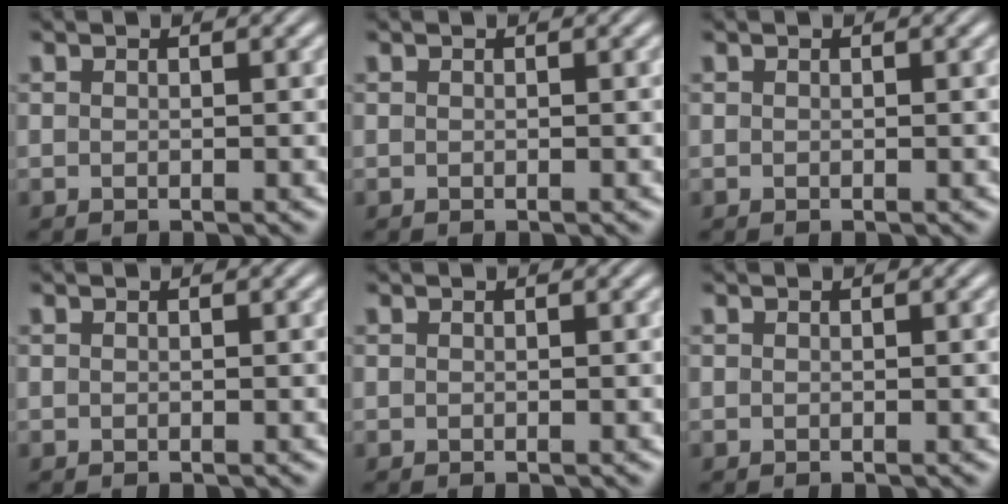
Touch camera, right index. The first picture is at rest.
{"total": 0.0}
{"total": 0.0}
{"total": 0.0}
{"total": 0.0}
{"total": 0.0}